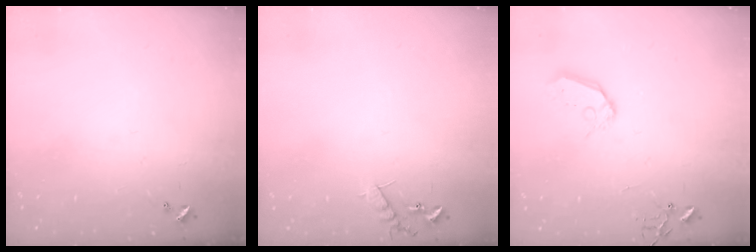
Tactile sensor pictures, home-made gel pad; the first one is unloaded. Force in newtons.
{"total": 7.6, "press": 7.6, "slide": 0.4}
{"total": 8.6, "press": 8.6, "slide": 0.7}